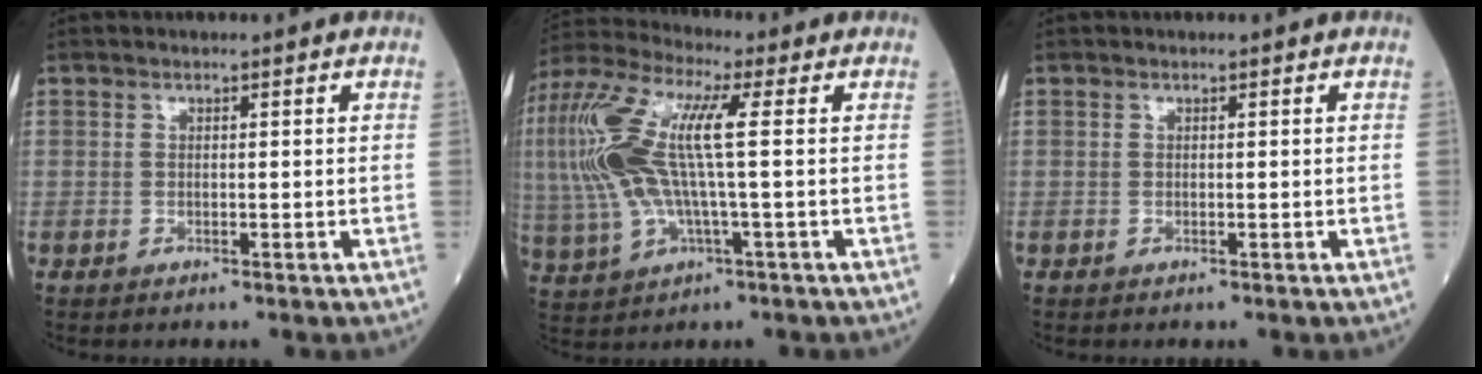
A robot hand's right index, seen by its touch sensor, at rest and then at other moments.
{"total": 17.0, "force": [1.9, 4.0, 16.4], "torque": [-0.383, 0.025, 0.032]}
{"total": 0.0}